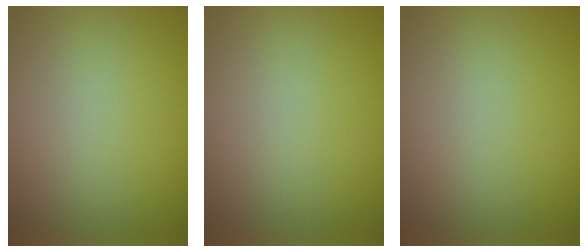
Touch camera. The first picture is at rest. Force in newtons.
{"total": 0.0}
{"total": 0.0}